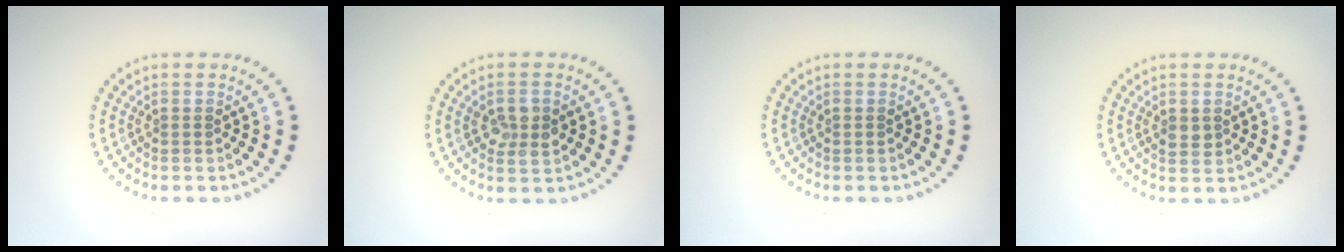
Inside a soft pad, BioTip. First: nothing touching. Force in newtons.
{"total": 2.6, "press": 2.6, "slide": 0.0}
{"total": 0.0}
{"total": 1.5, "press": 1.5, "slide": 0.2}